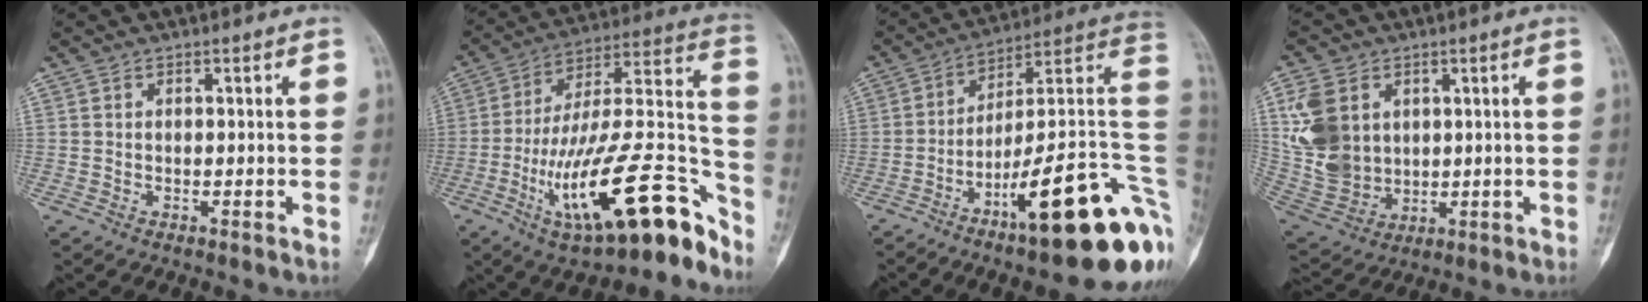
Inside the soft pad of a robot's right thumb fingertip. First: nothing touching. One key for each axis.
{"total": 27.1, "fx": -14.5, "fy": 8.2, "fz": 21.4, "tx": -0.294, "ty": 0.094, "tz": -0.230}
{"total": 25.6, "fx": -9.1, "fy": 5.7, "fz": 23.2, "tx": -0.247, "ty": 0.072, "tz": -0.130}
{"total": 12.9, "fx": 3.7, "fy": 9.9, "fz": 7.4, "tx": -0.135, "ty": -0.009, "tz": 0.089}